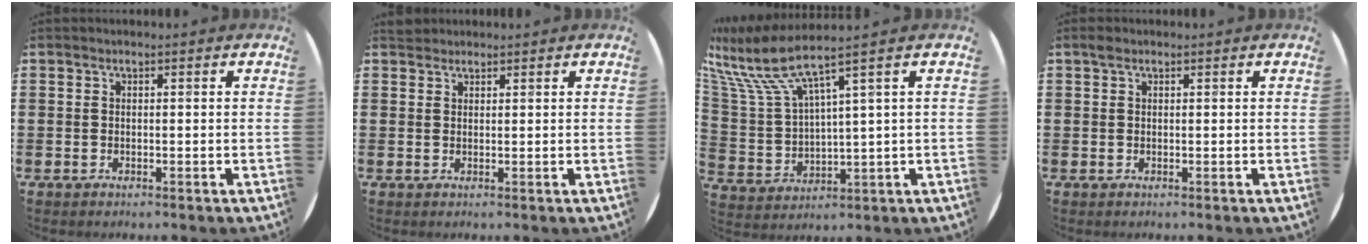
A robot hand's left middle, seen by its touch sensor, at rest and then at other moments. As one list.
[{"total": 1.4, "force": [1.3, 0.4, -0.1], "torque": [0.007, 0.001, 0.024]}, {"total": 7.8, "force": [5.4, 1.4, 5.4], "torque": [-0.139, -0.032, 0.085]}, {"total": 0.8, "force": [0.6, 0.5, 0.3], "torque": [0.000, 0.000, 0.009]}]